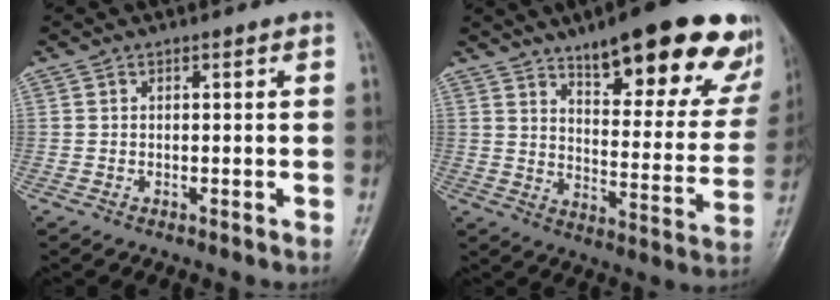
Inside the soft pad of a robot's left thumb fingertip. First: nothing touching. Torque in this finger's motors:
{"motor_torque": [1.42, 1.41, 1.60, -1.17, 0.13]}